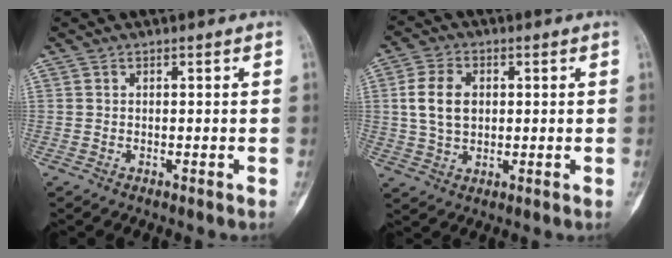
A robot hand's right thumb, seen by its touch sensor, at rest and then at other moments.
{"total": 8.1, "force": [1.2, 5.6, 5.7], "torque": [-0.098, 0.002, 0.025]}